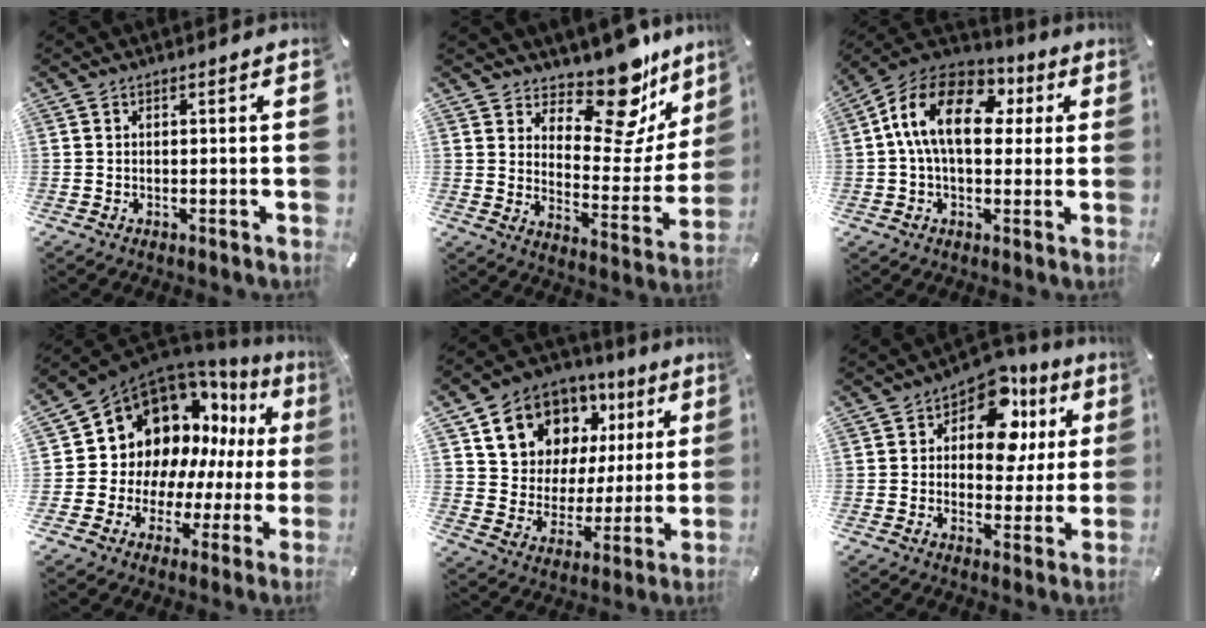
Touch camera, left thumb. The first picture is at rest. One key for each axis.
{"total": 16.6, "fx": 13.1, "fy": 7.0, "fz": 7.4, "tx": -0.094, "ty": -0.117, "tz": 0.220}
{"total": 16.0, "fx": 2.7, "fy": 10.4, "fz": 11.9, "tx": -0.220, "ty": 0.013, "tz": 0.046}
{"total": 14.3, "fx": 7.7, "fy": 11.1, "fz": 4.6, "tx": -0.083, "ty": -0.087, "tz": 0.155}
{"total": 13.0, "fx": 7.8, "fy": 9.8, "fz": 3.3, "tx": -0.077, "ty": -0.057, "tz": 0.149}
{"total": 13.9, "fx": 5.7, "fy": 8.9, "fz": 9.1, "tx": -0.131, "ty": -0.022, "tz": 0.099}